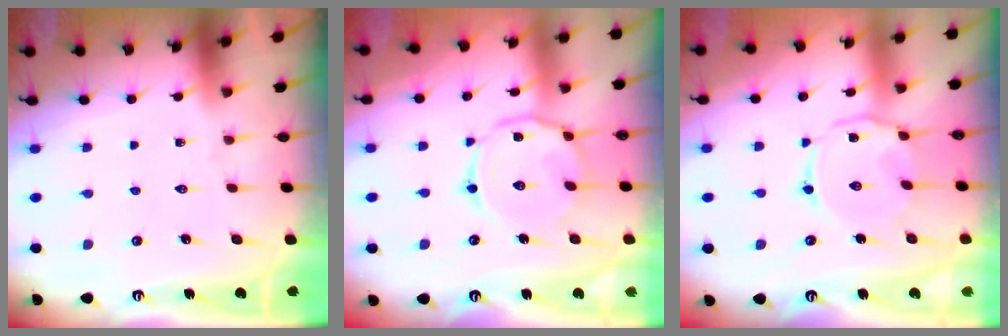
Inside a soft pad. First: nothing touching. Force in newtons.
{"total": 10.2, "press": 10.1, "slide": 0.7}
{"total": 6.6, "press": 6.6, "slide": 0.5}